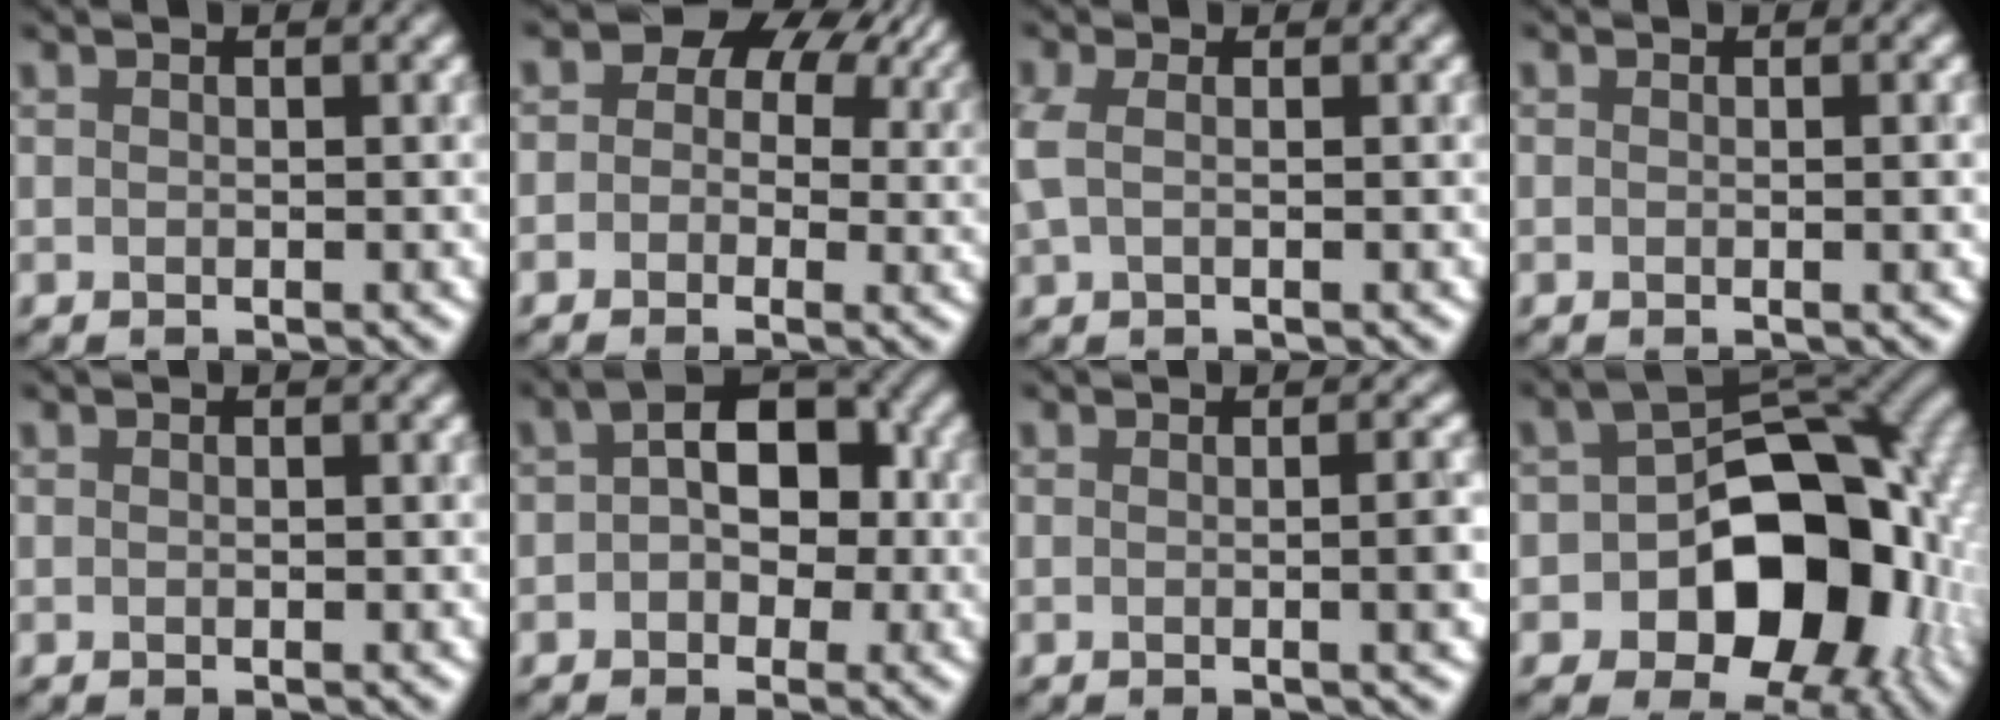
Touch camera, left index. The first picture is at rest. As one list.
[{"total": 7.2, "force": [2.3, 5.3, 4.2], "torque": [-0.030, 0.024, -0.005]}, {"total": 1.6, "force": [0.0, 0.7, 1.4], "torque": [-0.045, 0.001, 0.001]}, {"total": 0.9, "force": [-0.1, 0.2, 0.9], "torque": [-0.009, -0.003, -0.001]}, {"total": 0.0}, {"total": 5.4, "force": [0.4, 3.5, 4.1], "torque": [-0.044, 0.013, 0.000]}, {"total": 3.2, "force": [-0.2, 1.1, 3.0], "torque": [-0.018, 0.005, -0.002]}, {"total": 13.3, "force": [-3.9, 8.9, 9.1], "torque": [-0.102, -0.009, -0.061]}]